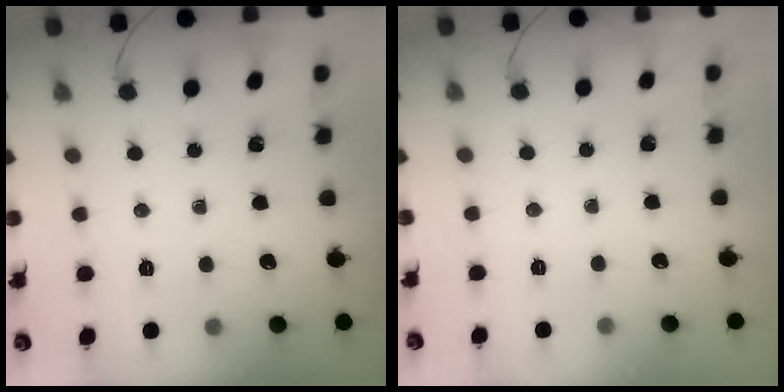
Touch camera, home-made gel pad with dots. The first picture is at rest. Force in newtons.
{"total": 2.5, "press": 2.4, "slide": 0.5}